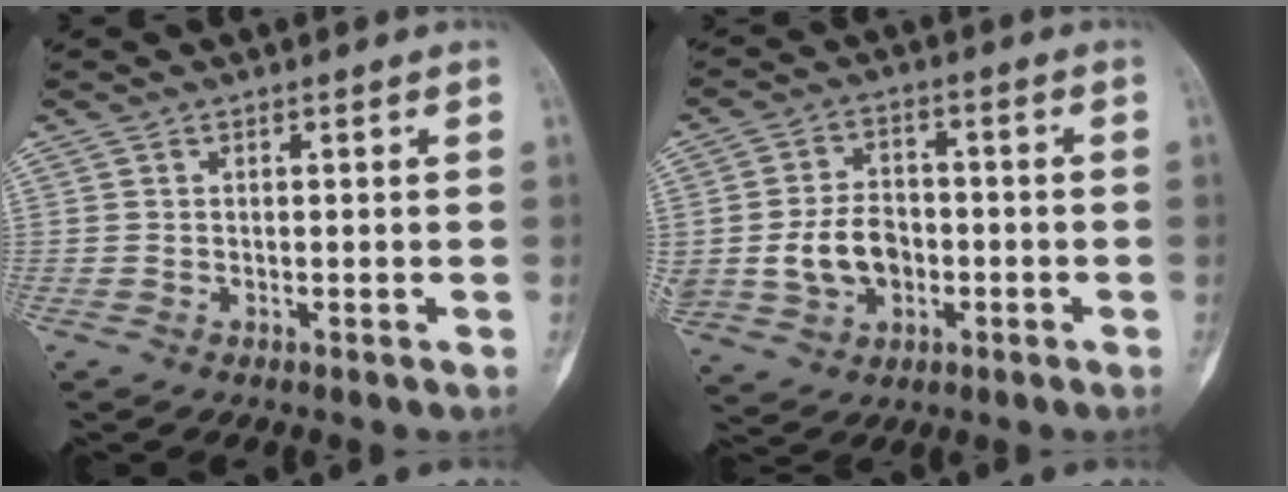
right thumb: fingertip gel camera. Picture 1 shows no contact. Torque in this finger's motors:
{"motor_torque": [0.20, 0.20, 0.70, 0.10, 0.06]}